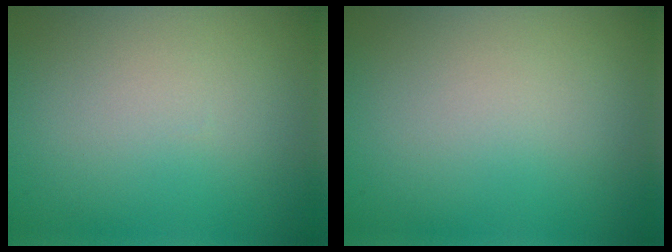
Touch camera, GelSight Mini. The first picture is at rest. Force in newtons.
{"total": 0.0}